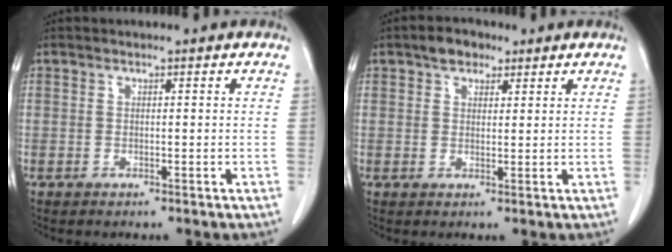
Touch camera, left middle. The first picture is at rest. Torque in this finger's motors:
{"motor_torque": [0.38, -0.37, 0.02, 0.00]}